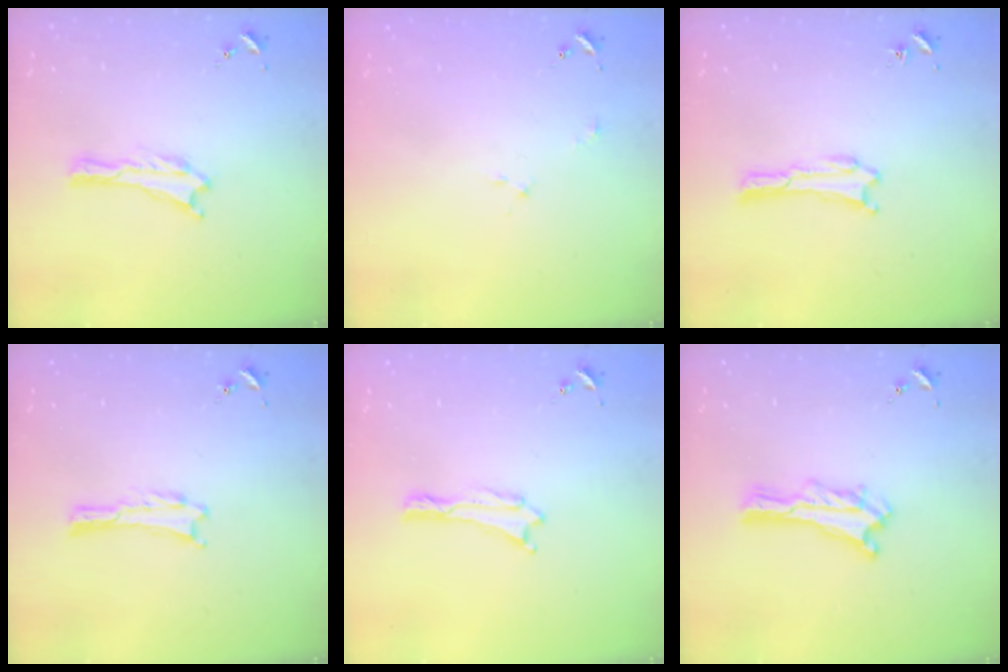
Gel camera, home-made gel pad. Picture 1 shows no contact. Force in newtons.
{"total": 2.2, "press": 2.2, "slide": 0.2}
{"total": 0.0}
{"total": 0.0}
{"total": 0.0}
{"total": 1.2, "press": 1.2, "slide": 0.2}